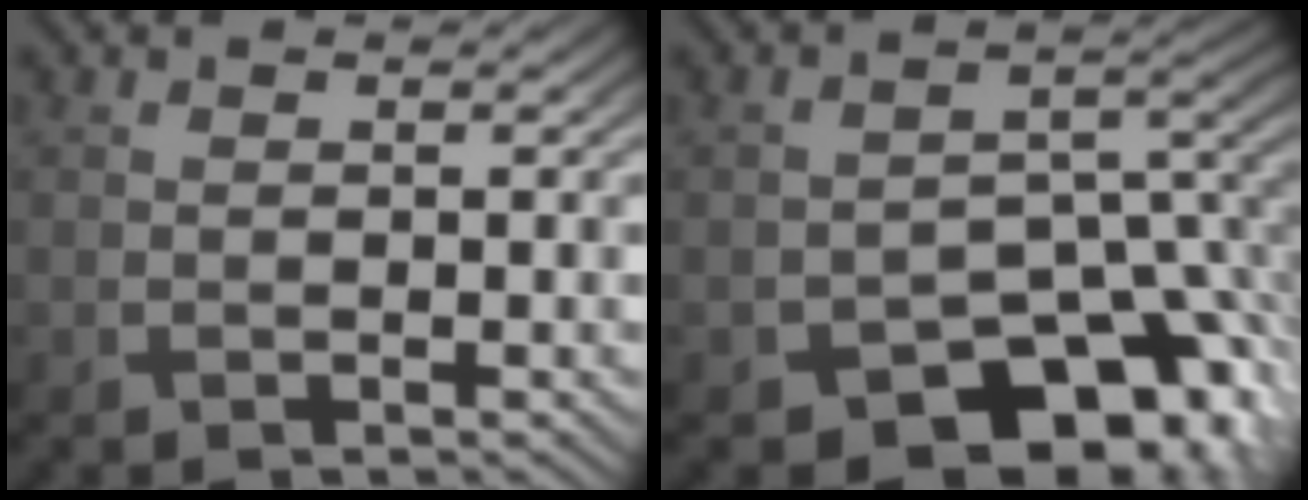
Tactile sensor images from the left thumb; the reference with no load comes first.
{"total": 11.6, "force": [-7.4, 6.1, 6.5], "torque": [-0.092, -0.024, -0.110]}